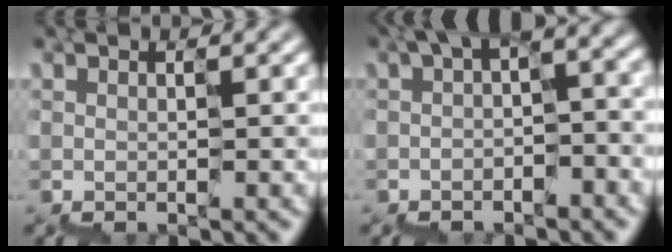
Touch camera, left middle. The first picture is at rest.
{"total": 3.7, "force": [-0.2, 1.6, 3.4], "torque": [-0.055, 0.008, -0.014]}